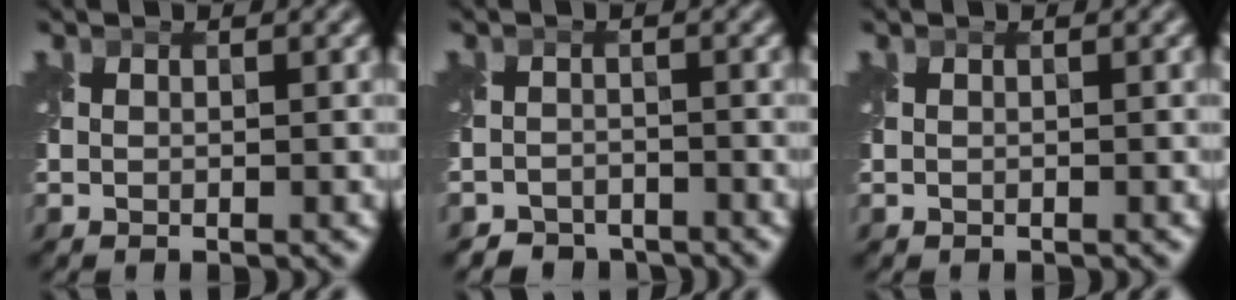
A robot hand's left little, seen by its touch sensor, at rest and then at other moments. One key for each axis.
{"total": 2.6, "fx": -2.4, "fy": 0.9, "fz": -0.2, "tx": 0.015, "ty": -0.004, "tz": -0.048}
{"total": 0.0}